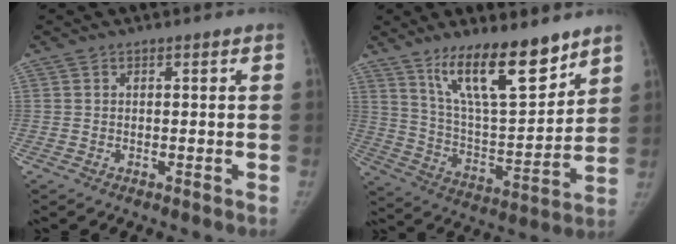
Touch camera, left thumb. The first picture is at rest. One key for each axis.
{"total": 17.7, "fx": 12.3, "fy": 5.2, "fz": 11.7, "tx": -0.161, "ty": -0.080, "tz": 0.224}